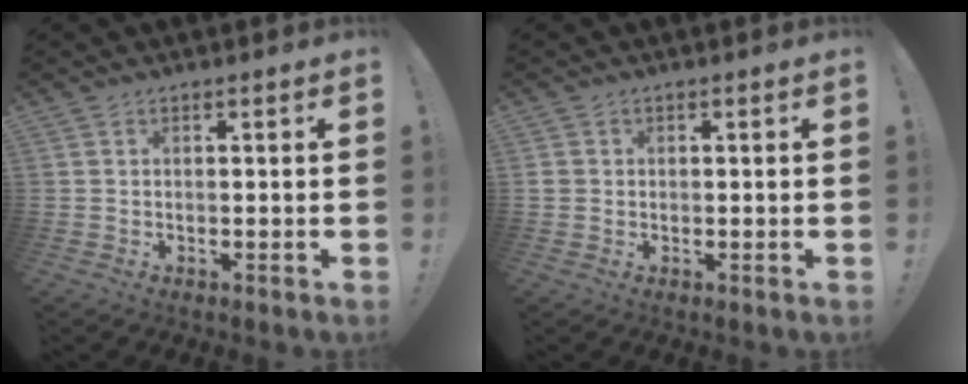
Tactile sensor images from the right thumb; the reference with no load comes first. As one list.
[{"total": 1.3, "force": [0.1, 1.2, 0.4], "torque": [-0.007, 0.003, 0.003]}]